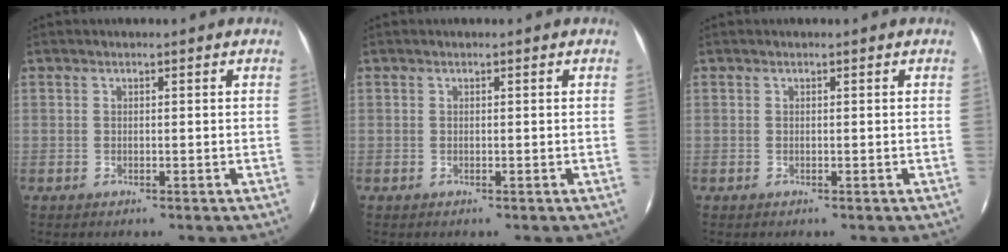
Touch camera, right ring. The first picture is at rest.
{"total": 0.0}
{"total": 0.0}